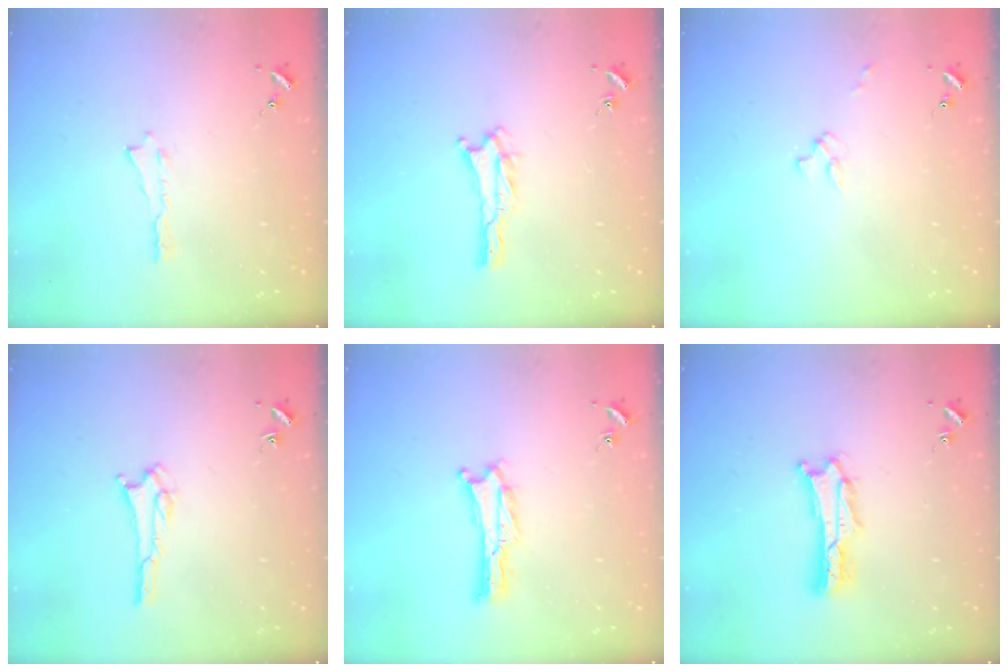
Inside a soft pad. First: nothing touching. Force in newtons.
{"total": 1.4, "press": 1.3, "slide": 0.3}
{"total": 1.1, "press": 1.1, "slide": 0.2}
{"total": 1.9, "press": 1.9, "slide": 0.2}
{"total": 0.0}
{"total": 1.6, "press": 1.5, "slide": 0.3}